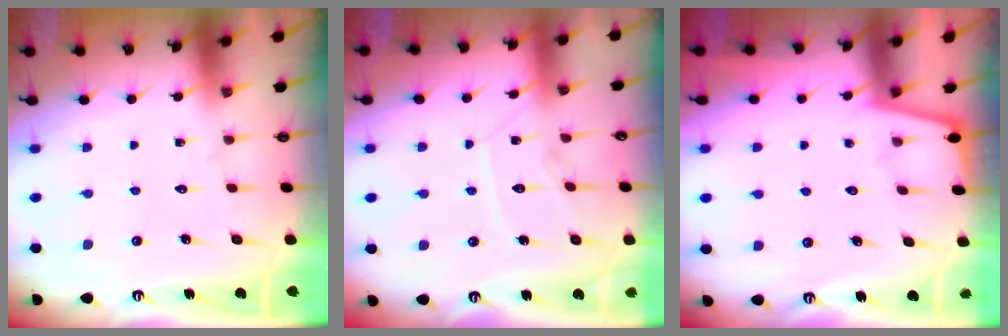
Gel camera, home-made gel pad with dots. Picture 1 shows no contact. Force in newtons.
{"total": 8.5, "press": 8.5, "slide": 0.2}
{"total": 1.7, "press": 1.7, "slide": 0.1}